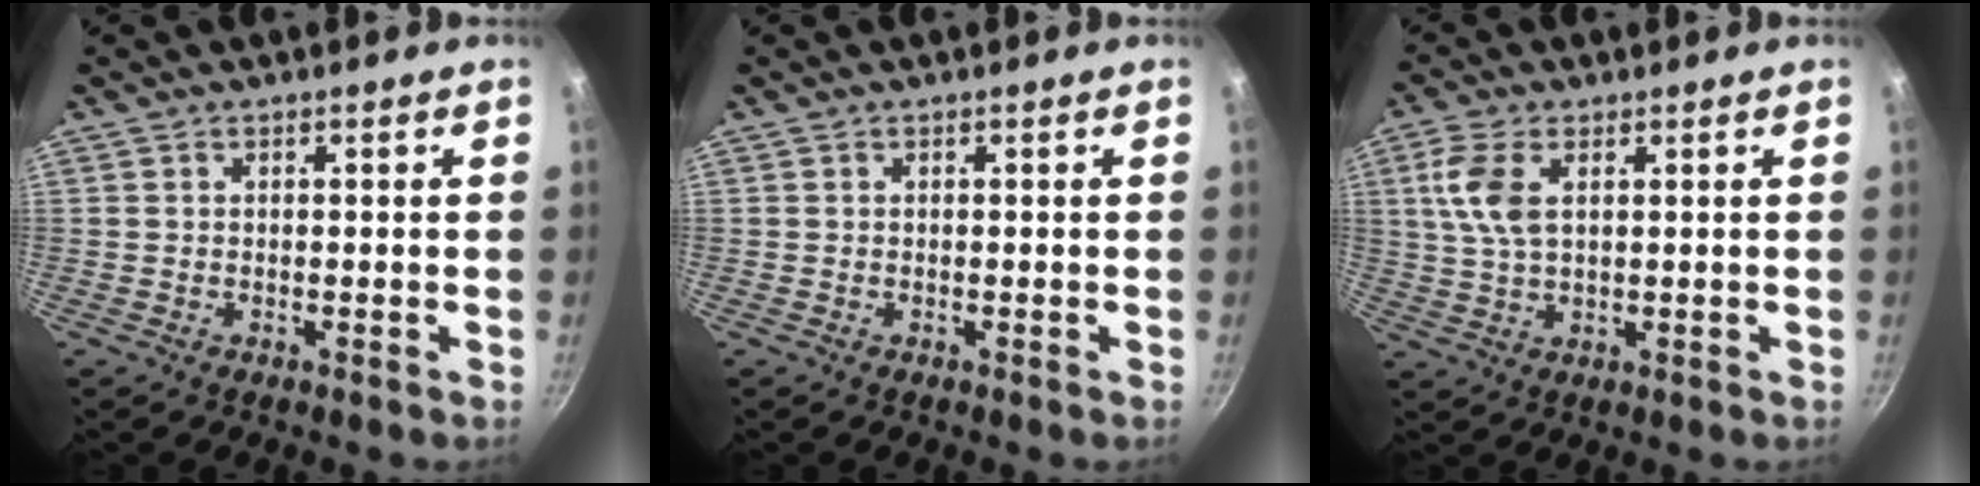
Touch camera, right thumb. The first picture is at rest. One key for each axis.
{"total": 0.0}
{"total": 7.5, "fx": 2.2, "fy": 4.0, "fz": 6.0, "tx": -0.125, "ty": 0.003, "tz": 0.044}